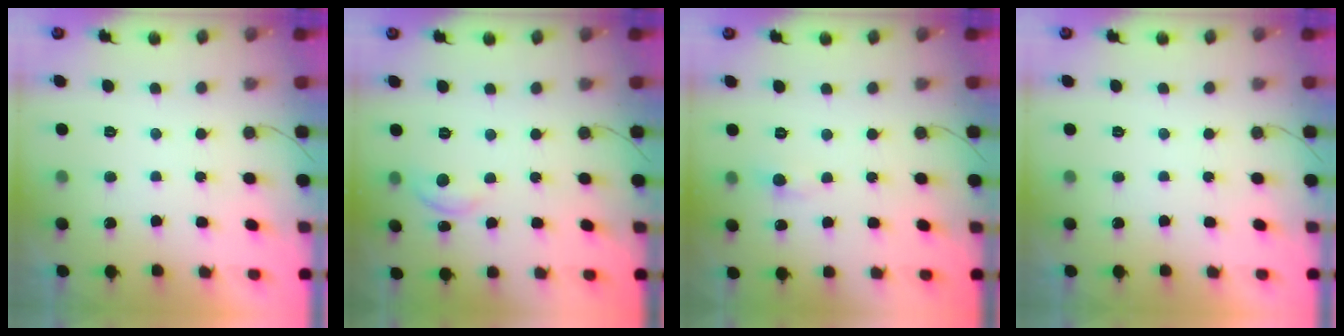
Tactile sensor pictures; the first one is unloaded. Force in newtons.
{"total": 5.4, "press": 5.4, "slide": 0.3}
{"total": 4.0, "press": 4.0, "slide": 0.5}
{"total": 0.0}